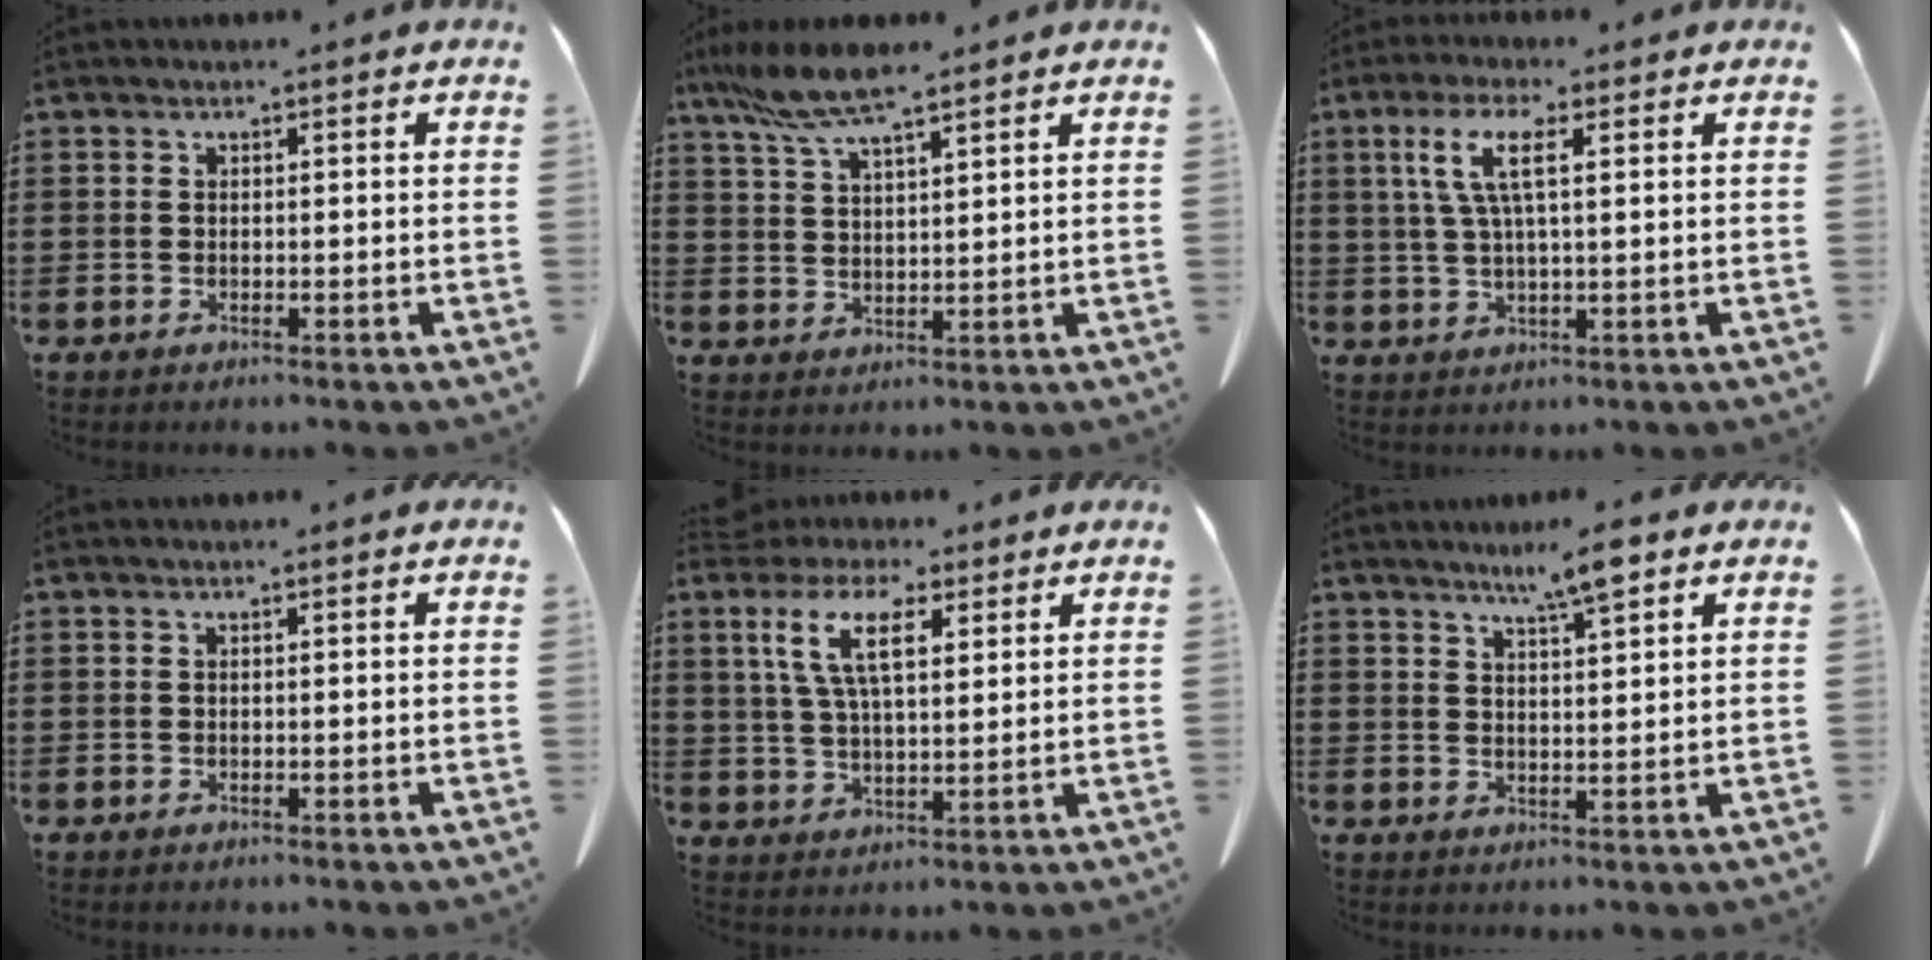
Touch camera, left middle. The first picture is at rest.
{"total": 7.6, "force": [5.8, 1.0, 4.8], "torque": [-0.109, -0.015, 0.107]}
{"total": 6.2, "force": [2.2, 1.5, 5.6], "torque": [-0.123, 0.004, 0.033]}
{"total": 0.0}
{"total": 8.8, "force": [4.4, 3.6, 6.8], "torque": [-0.145, 0.009, 0.080]}
{"total": 6.0, "force": [4.3, 0.7, 4.1], "torque": [-0.079, -0.004, 0.072]}